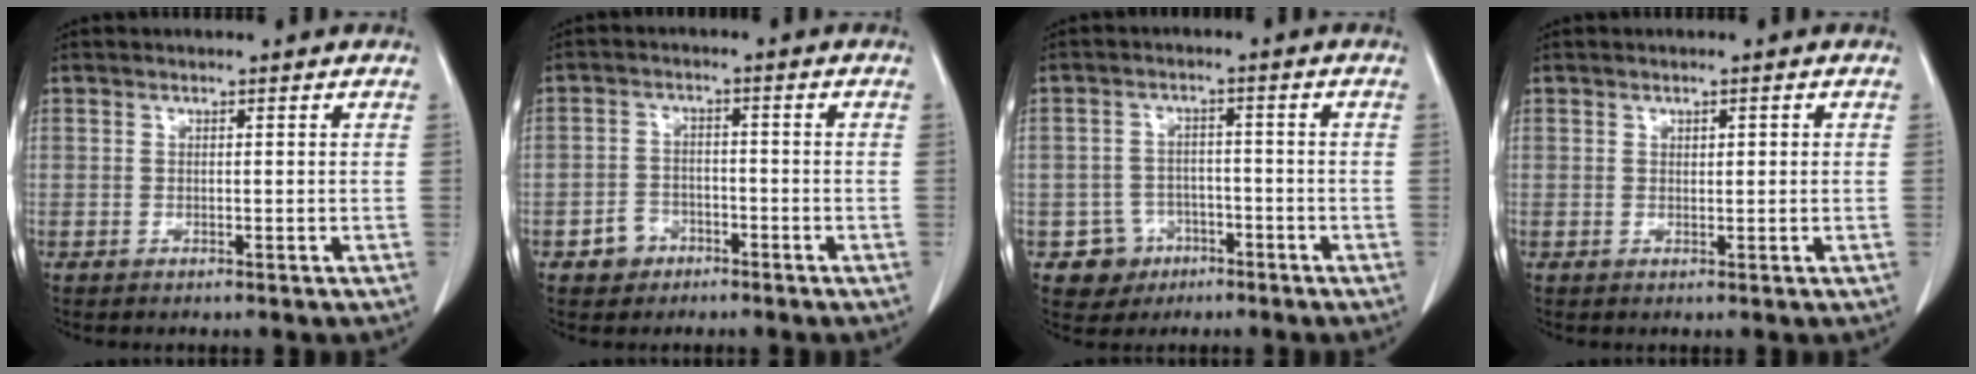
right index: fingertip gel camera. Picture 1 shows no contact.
{"total": 3.8, "force": [-2.2, 3.0, 0.8], "torque": [-0.009, 0.011, -0.035]}
{"total": 5.2, "force": [-2.5, 4.6, 0.2], "torque": [0.003, 0.014, -0.035]}
{"total": 1.1, "force": [0.4, 0.5, 0.9], "torque": [-0.014, 0.001, 0.007]}